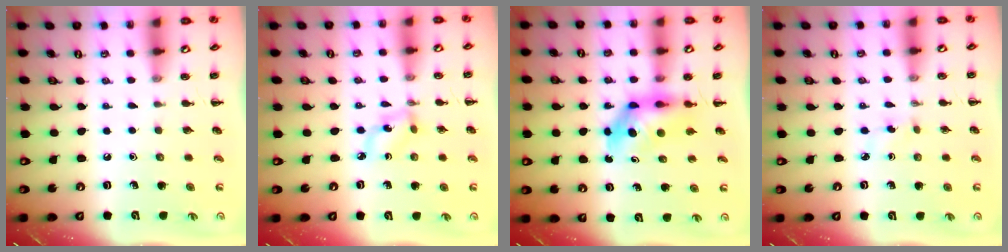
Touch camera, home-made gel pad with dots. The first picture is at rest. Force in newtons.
{"total": 2.8, "press": 2.7, "slide": 0.8}
{"total": 5.5, "press": 5.4, "slide": 1.0}
{"total": 3.2, "press": 3.1, "slide": 0.8}